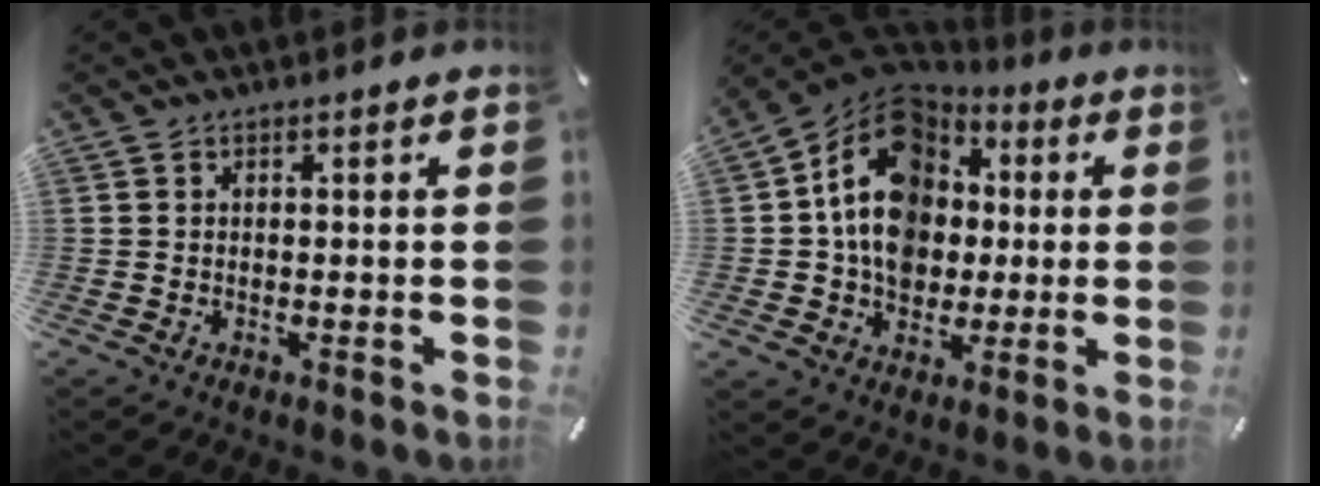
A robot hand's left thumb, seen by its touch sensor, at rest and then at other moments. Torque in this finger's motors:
{"motor_torque": [2.70, 2.31, 1.63, -0.99, 0.65]}